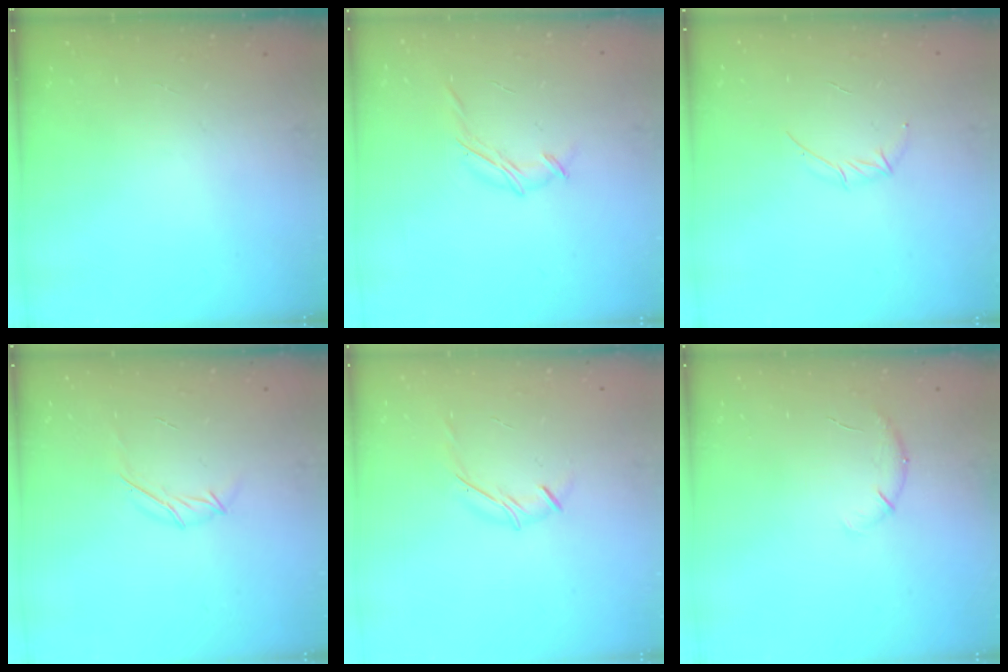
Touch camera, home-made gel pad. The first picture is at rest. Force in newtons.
{"total": 7.4, "press": 7.2, "slide": 1.6}
{"total": 3.7, "press": 3.6, "slide": 0.9}
{"total": 5.0, "press": 4.9, "slide": 1.2}
{"total": 5.8, "press": 5.7, "slide": 1.2}
{"total": 6.2, "press": 6.0, "slide": 1.6}